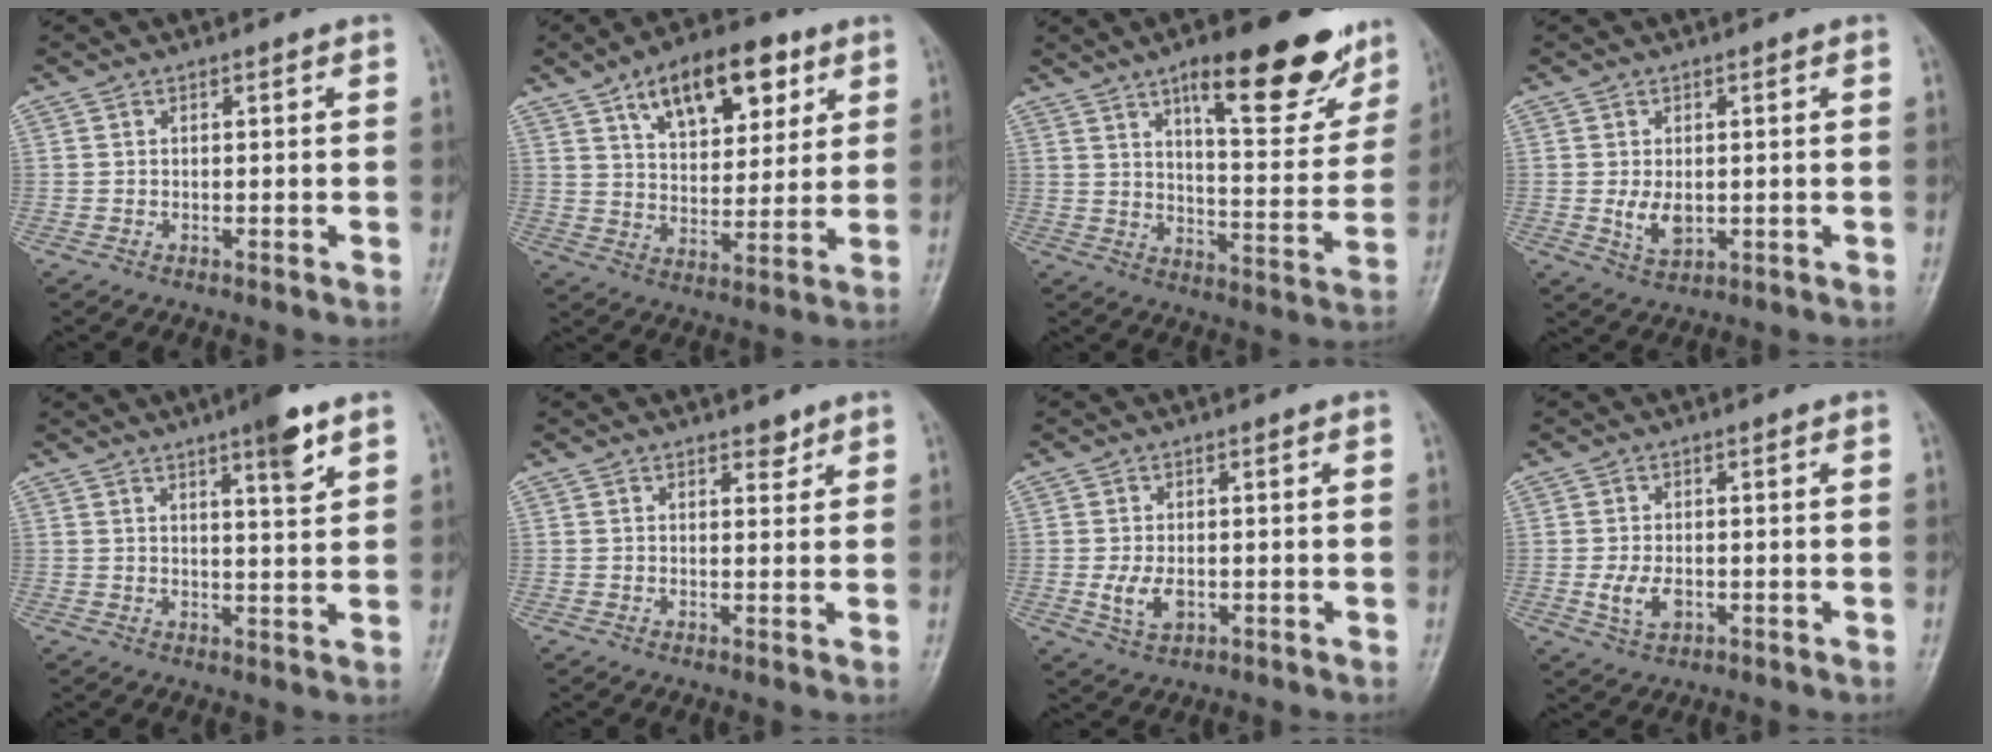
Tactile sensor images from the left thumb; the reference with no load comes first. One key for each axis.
{"total": 16.1, "fx": 8.2, "fy": 8.4, "fz": 11.1, "tx": -0.125, "ty": -0.026, "tz": 0.131}
{"total": 20.6, "fx": 12.5, "fy": 6.6, "fz": 15.1, "tx": -0.164, "ty": -0.057, "tz": 0.182}
{"total": 4.5, "fx": -0.1, "fy": 2.7, "fz": 3.6, "tx": -0.057, "ty": -0.011, "tz": 0.004}
{"total": 6.6, "fx": 4.0, "fy": 1.0, "fz": 5.1, "tx": -0.069, "ty": -0.023, "tz": 0.057}
{"total": 2.1, "fx": 1.6, "fy": 1.1, "fz": 0.9, "tx": 0.000, "ty": -0.010, "tz": 0.022}
{"total": 4.5, "fx": -0.7, "fy": 2.7, "fz": 3.5, "tx": -0.067, "ty": -0.007, "tz": -0.009}
{"total": 4.2, "fx": -0.9, "fy": 2.5, "fz": 3.3, "tx": -0.067, "ty": -0.005, "tz": -0.013}